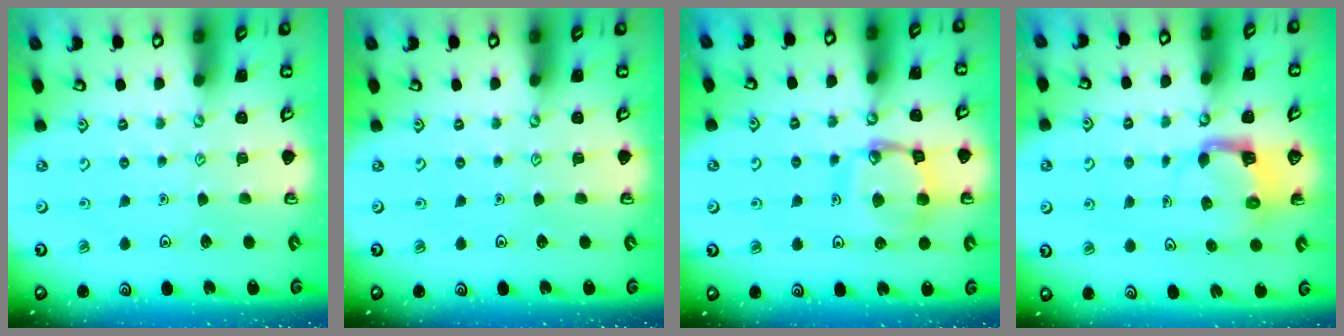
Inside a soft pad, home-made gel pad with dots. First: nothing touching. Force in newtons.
{"total": 0.0}
{"total": 14.3, "press": 14.2, "slide": 1.5}
{"total": 4.2, "press": 4.1, "slide": 0.4}